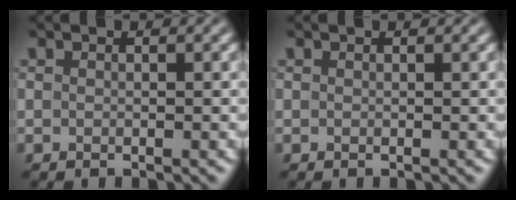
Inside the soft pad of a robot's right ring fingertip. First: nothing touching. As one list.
[{"total": 0.0}]